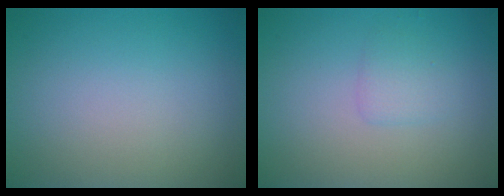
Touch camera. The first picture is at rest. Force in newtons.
{"total": 1.3, "press": 1.3, "slide": 0.1}